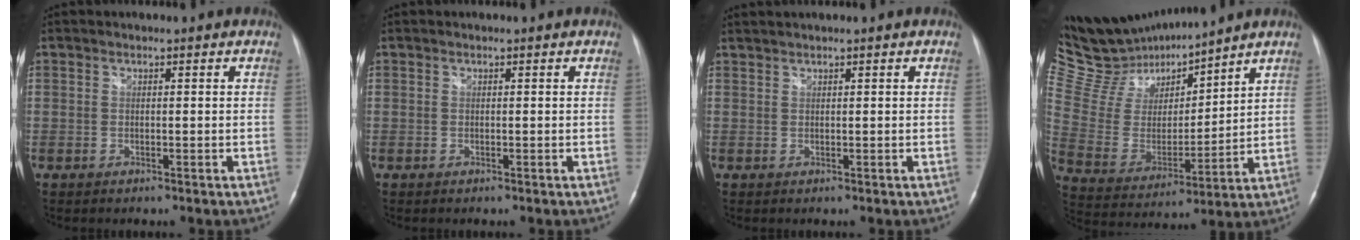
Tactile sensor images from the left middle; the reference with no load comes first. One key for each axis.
{"total": 0.0}
{"total": 1.5, "fx": 1.4, "fy": -0.2, "fz": 0.5, "tx": -0.009, "ty": 0.011, "tz": 0.031}
{"total": 16.9, "fx": 15.8, "fy": 3.7, "fz": 4.7, "tx": -0.098, "ty": 0.002, "tz": 0.304}